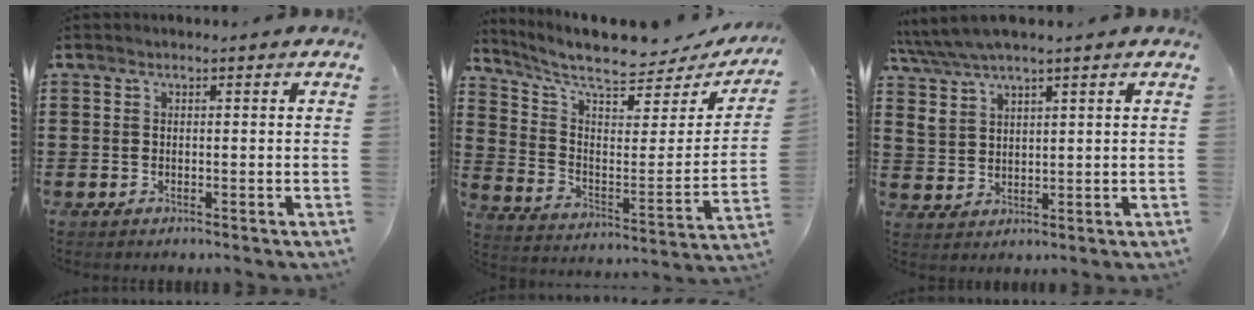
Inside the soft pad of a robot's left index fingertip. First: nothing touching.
{"total": 8.5, "force": [7.3, 1.3, 4.1], "torque": [-0.105, -0.059, 0.122]}
{"total": 4.1, "force": [3.2, 1.3, 2.1], "torque": [-0.053, 0.000, 0.057]}